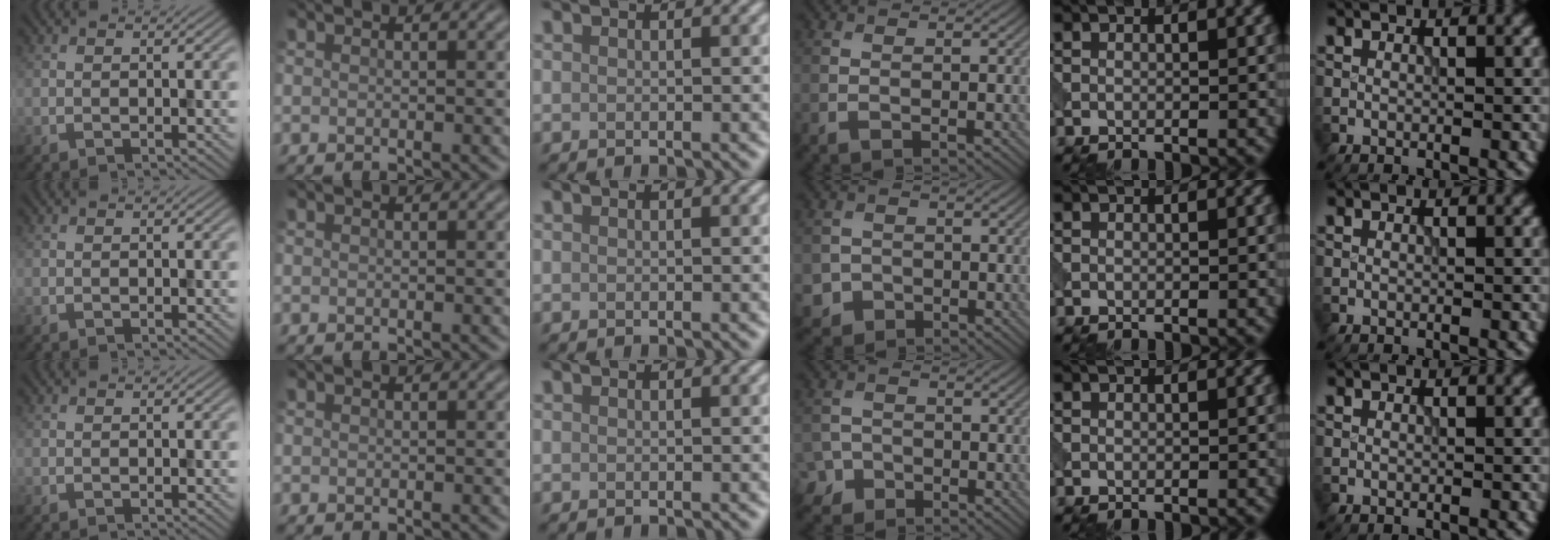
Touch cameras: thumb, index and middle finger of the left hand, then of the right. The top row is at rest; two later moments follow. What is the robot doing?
{"motion": "open", "object": "sandwich press"}